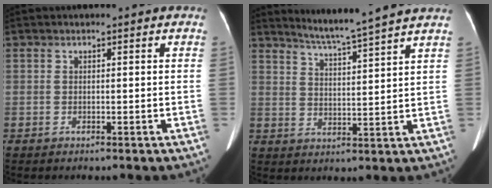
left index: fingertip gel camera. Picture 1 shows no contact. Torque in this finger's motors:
{"motor_torque": [-0.41, -0.41, -0.10, 0.01]}